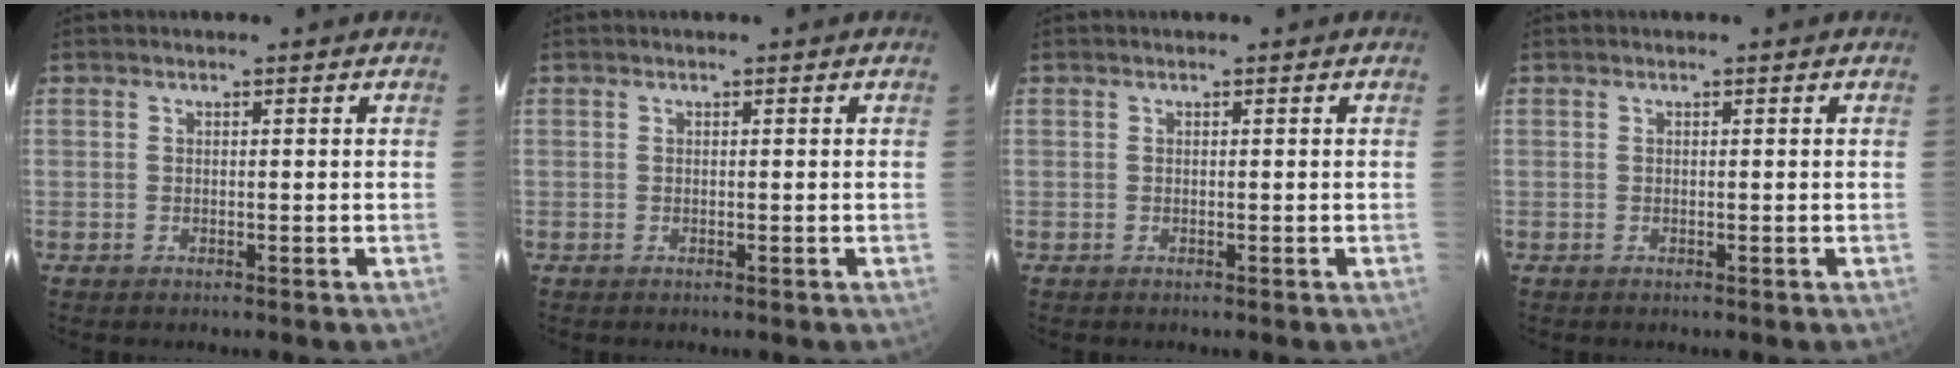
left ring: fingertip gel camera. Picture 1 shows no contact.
{"total": 0.0}
{"total": 0.0}
{"total": 0.0}